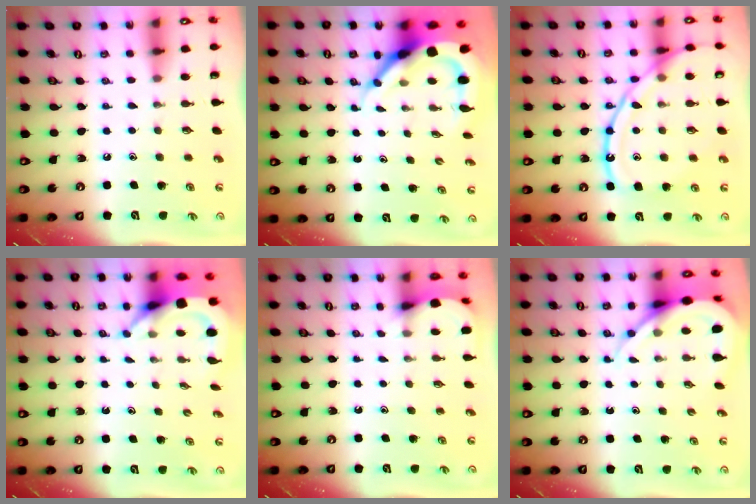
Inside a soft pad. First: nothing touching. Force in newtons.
{"total": 10.9, "press": 10.8, "slide": 1.2}
{"total": 17.4, "press": 17.3, "slide": 1.7}
{"total": 4.8, "press": 4.8, "slide": 0.5}
{"total": 2.9, "press": 2.9, "slide": 0.3}
{"total": 8.2, "press": 8.2, "slide": 0.9}